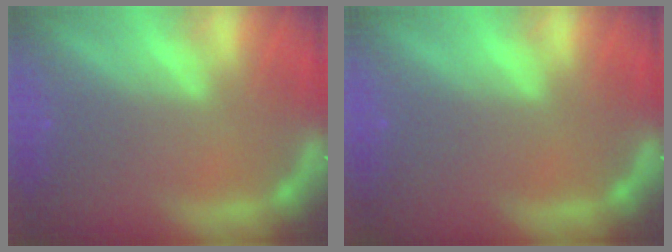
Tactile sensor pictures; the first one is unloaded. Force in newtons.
{"total": 0.0}